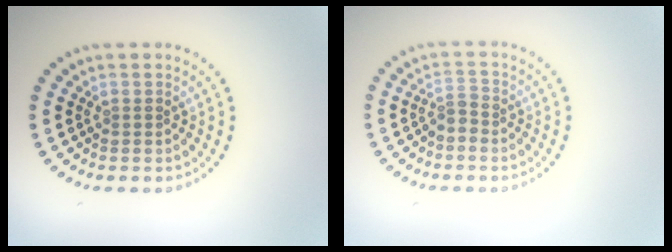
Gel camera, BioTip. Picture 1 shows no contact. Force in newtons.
{"total": 1.7, "press": 1.3, "slide": 1.2}